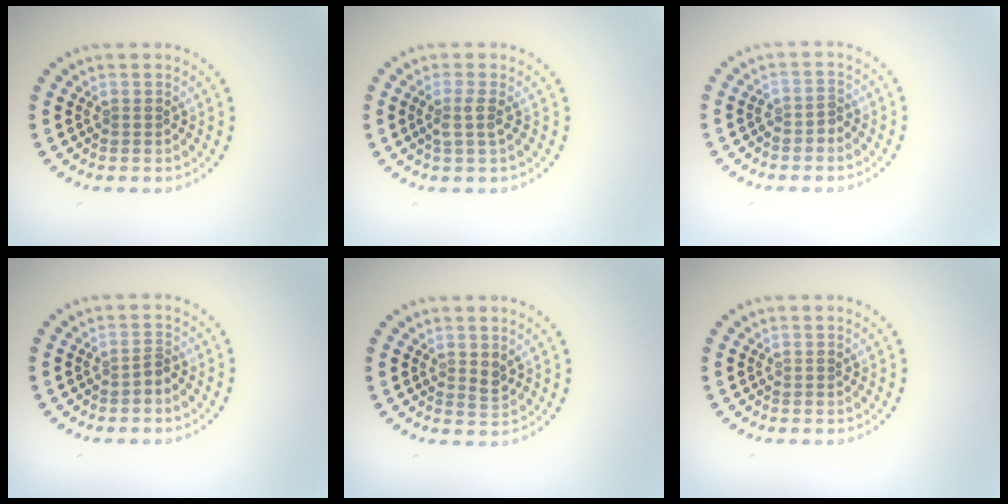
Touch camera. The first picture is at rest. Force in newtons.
{"total": 1.5, "press": 1.2, "slide": 0.9}
{"total": 1.2, "press": 1.1, "slide": 0.6}
{"total": 0.7, "press": 0.4, "slide": 0.6}
{"total": 1.1, "press": 1.0, "slide": 0.5}
{"total": 0.0}